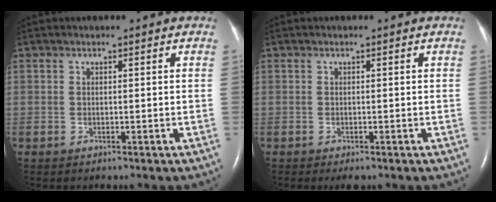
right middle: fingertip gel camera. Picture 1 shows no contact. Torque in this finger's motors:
{"motor_torque": [0.19, -0.12, -0.03, 0.00]}